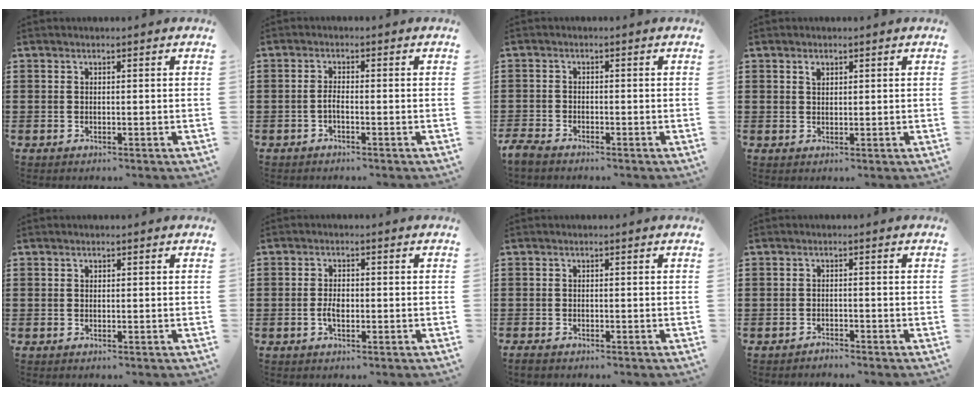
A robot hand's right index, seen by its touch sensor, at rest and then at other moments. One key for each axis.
{"total": 1.5, "fx": -0.9, "fy": 0.2, "fz": 1.1, "tx": -0.029, "ty": -0.003, "tz": -0.019}
{"total": 2.0, "fx": -1.9, "fy": 0.4, "fz": 0.3, "tx": -0.016, "ty": 0.000, "tz": -0.042}
{"total": 1.3, "fx": 0.8, "fy": 0.8, "fz": 0.7, "tx": -0.009, "ty": 0.000, "tz": 0.013}
{"total": 0.0}
{"total": 2.3, "fx": -0.6, "fy": 1.1, "fz": 1.9, "tx": -0.043, "ty": 0.001, "tz": -0.014}
{"total": 0.7, "fx": -0.7, "fy": 0.3, "fz": 0.1, "tx": -0.004, "ty": -0.002, "tz": -0.013}
{"total": 1.4, "fx": -1.3, "fy": 0.1, "fz": -0.1, "tx": -0.002, "ty": 0.005, "tz": -0.030}